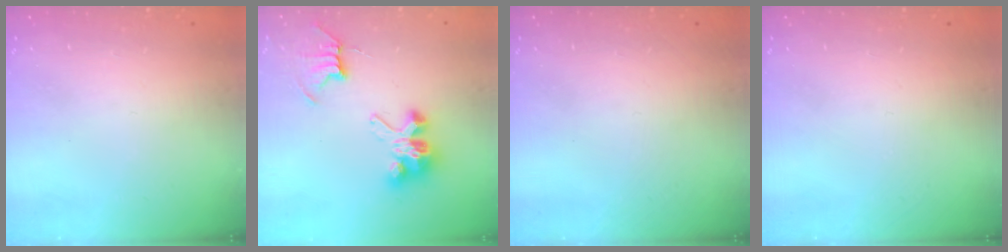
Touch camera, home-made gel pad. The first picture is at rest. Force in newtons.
{"total": 8.0, "press": 8.0, "slide": 0.5}
{"total": 0.0}
{"total": 0.0}